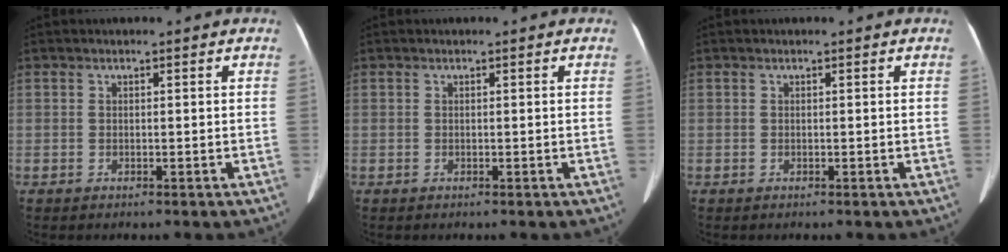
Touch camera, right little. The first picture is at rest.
{"total": 0.0}
{"total": 0.0}